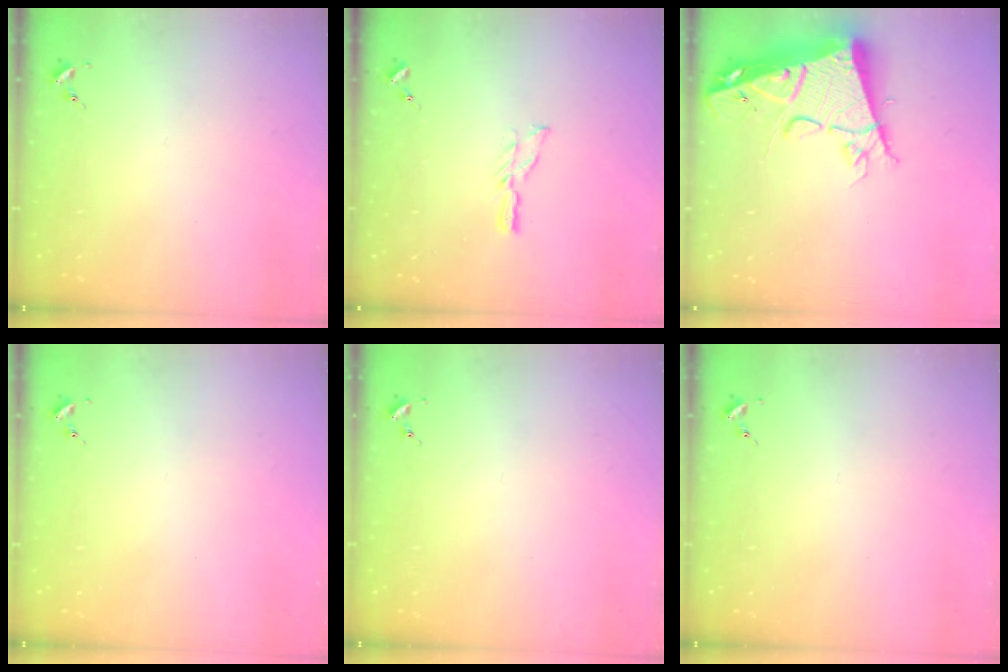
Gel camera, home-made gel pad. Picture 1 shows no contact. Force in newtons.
{"total": 6.2, "press": 6.2, "slide": 0.5}
{"total": 18.3, "press": 18.1, "slide": 2.1}
{"total": 0.0}
{"total": 0.0}
{"total": 0.0}